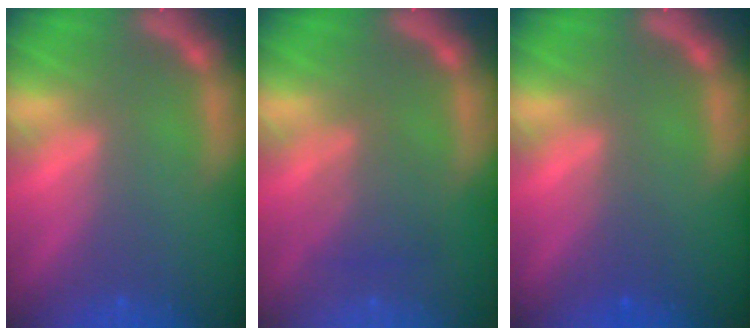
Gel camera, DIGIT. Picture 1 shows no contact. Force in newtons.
{"total": 3.0}
{"total": 1.5}